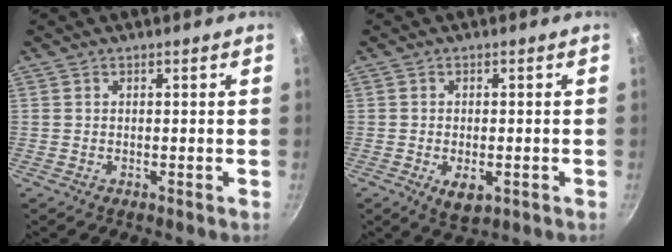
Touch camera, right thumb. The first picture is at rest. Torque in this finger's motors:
{"motor_torque": [-0.19, 0.20, -0.07, -0.03, 0.01]}